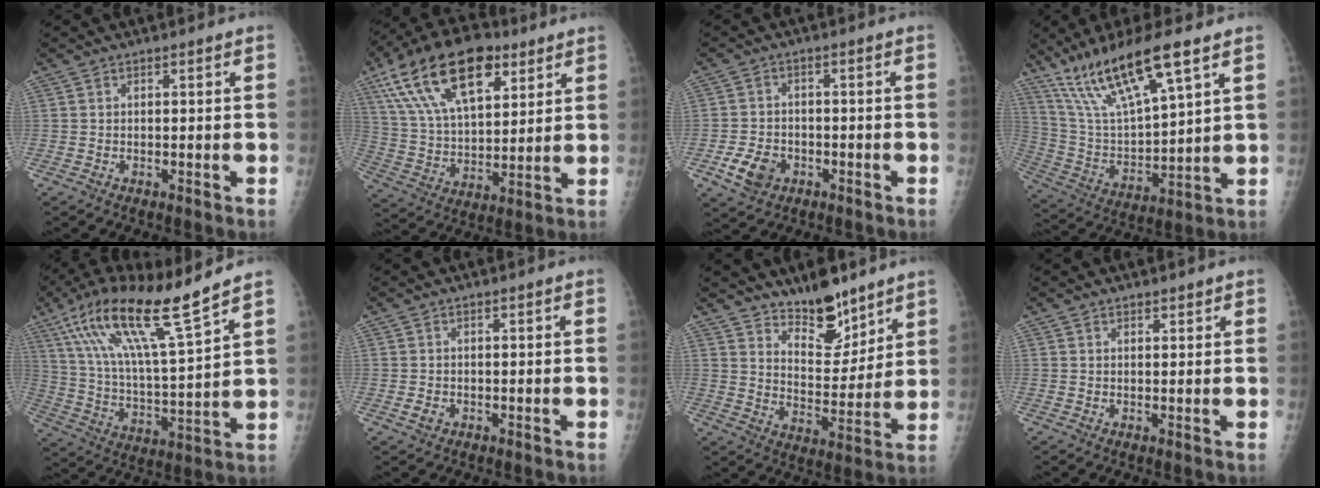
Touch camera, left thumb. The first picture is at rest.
{"total": 22.4, "force": [11.5, 11.3, 15.6], "torque": [-0.268, -0.015, 0.206]}
{"total": 6.0, "force": [-2.5, 4.6, 3.0], "torque": [-0.048, 0.011, -0.041]}
{"total": 17.6, "force": [11.4, 3.5, 13.0], "torque": [-0.242, -0.043, 0.229]}
{"total": 18.5, "force": [12.3, 1.9, 13.7], "torque": [-0.242, -0.048, 0.226]}
{"total": 1.5, "force": [-0.3, 1.2, 0.8], "torque": [-0.011, 0.000, -0.004]}
{"total": 10.9, "force": [8.7, 4.4, 4.9], "torque": [-0.046, -0.074, 0.153]}
{"total": 1.2, "force": [1.0, 0.6, 0.1], "torque": [0.010, -0.007, 0.011]}